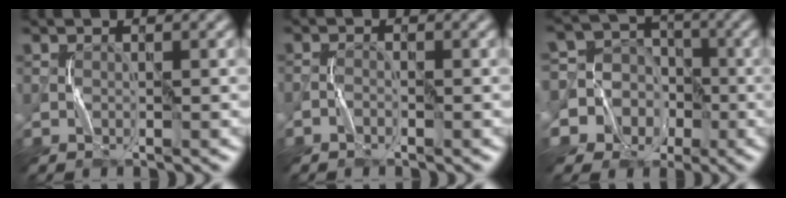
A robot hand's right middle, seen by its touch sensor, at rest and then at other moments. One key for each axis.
{"total": 0.9, "fx": -0.7, "fy": 0.4, "fz": 0.4, "tx": -0.007, "ty": 0.003, "tz": -0.016}
{"total": 11.5, "fx": -2.9, "fy": 10.8, "fz": 2.5, "tx": -0.090, "ty": 0.020, "tz": -0.072}